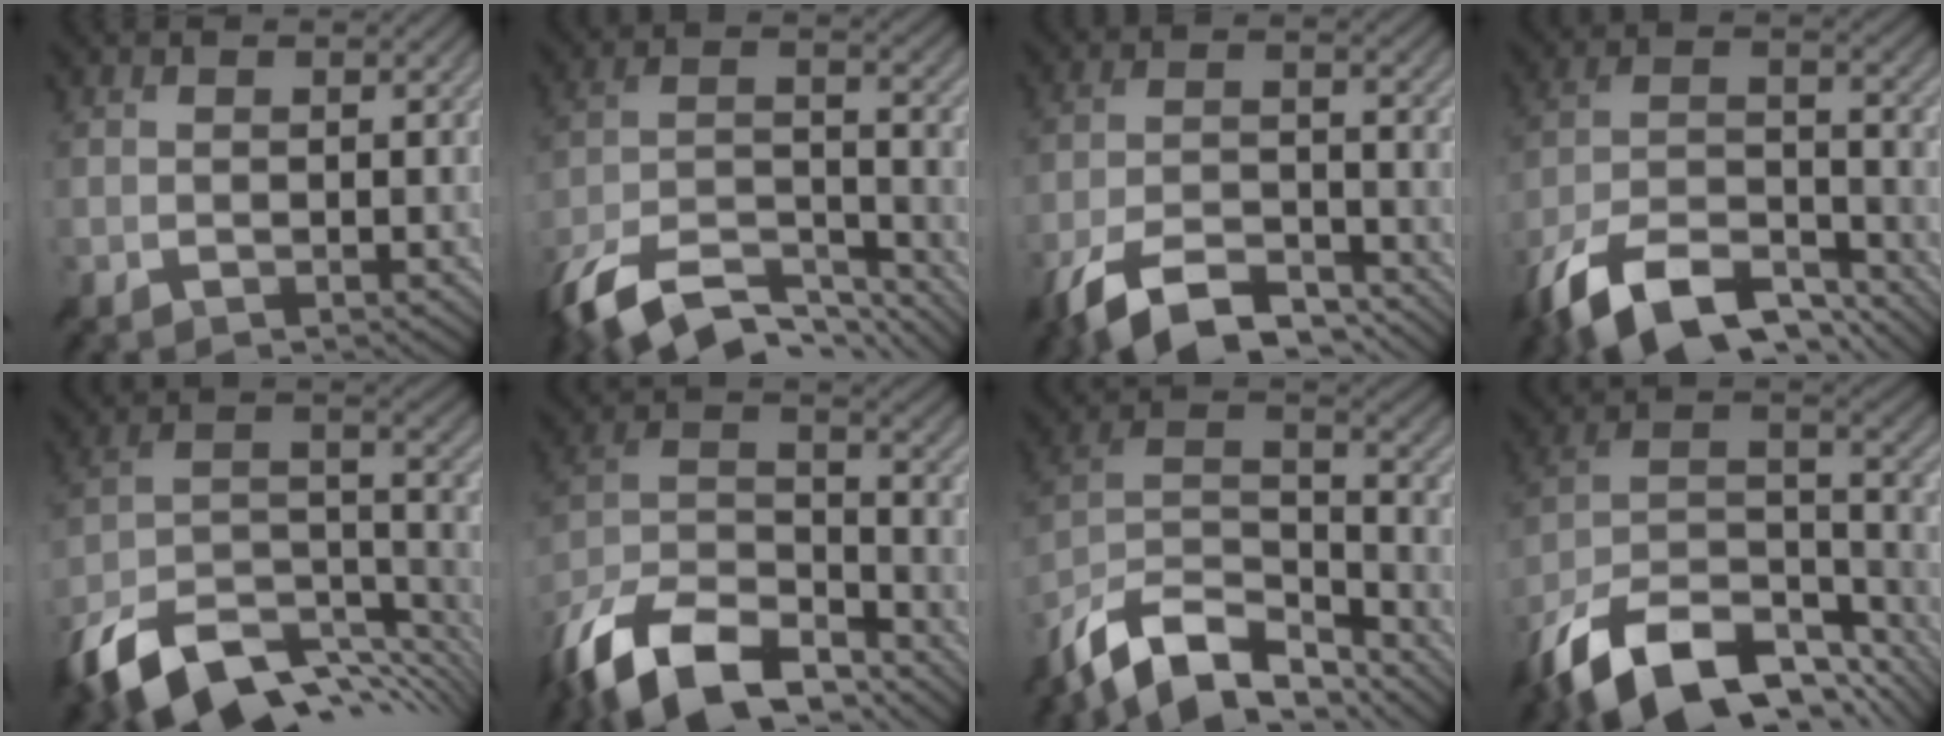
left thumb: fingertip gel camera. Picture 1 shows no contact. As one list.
[{"total": 14.6, "force": [-11.1, 5.1, 7.9], "torque": [-0.188, -0.009, -0.192]}, {"total": 10.9, "force": [-8.0, 3.9, 6.2], "torque": [-0.117, -0.002, -0.156]}, {"total": 14.2, "force": [-10.3, 5.3, 8.2], "torque": [-0.176, -0.003, -0.197]}, {"total": 13.9, "force": [-9.2, 6.0, 8.6], "torque": [-0.188, -0.009, -0.156]}, {"total": 16.5, "force": [-12.2, 7.0, 8.6], "torque": [-0.227, -0.009, -0.214]}, {"total": 13.4, "force": [-10.1, 5.6, 6.9], "torque": [-0.173, 0.007, -0.178]}, {"total": 16.6, "force": [-11.3, 7.3, 9.7], "torque": [-0.226, -0.020, -0.187]}]